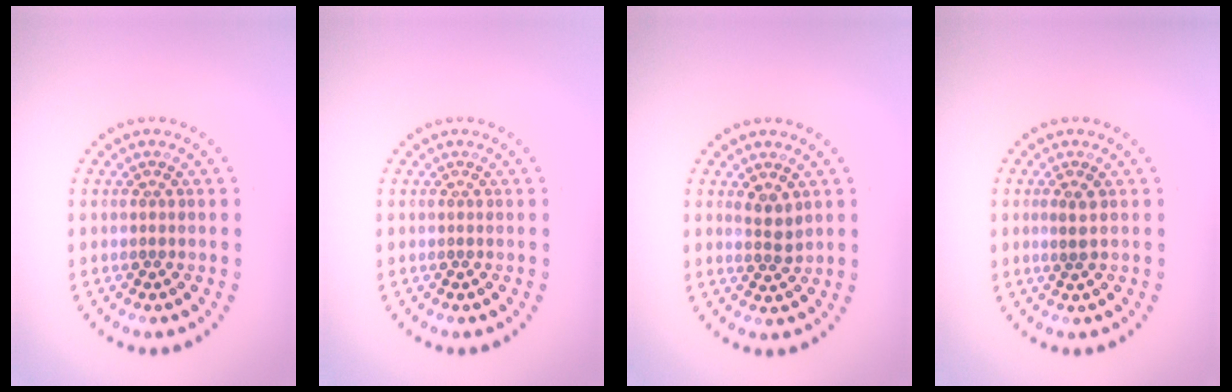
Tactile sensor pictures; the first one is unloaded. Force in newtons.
{"total": 0.0}
{"total": 1.8, "press": 1.5, "slide": 1.0}
{"total": 1.1, "press": 1.0, "slide": 0.5}